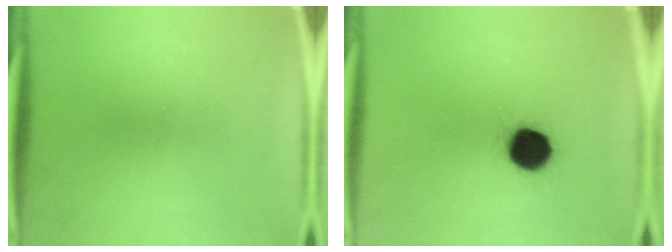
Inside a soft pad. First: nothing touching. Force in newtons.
{"total": 10.4}